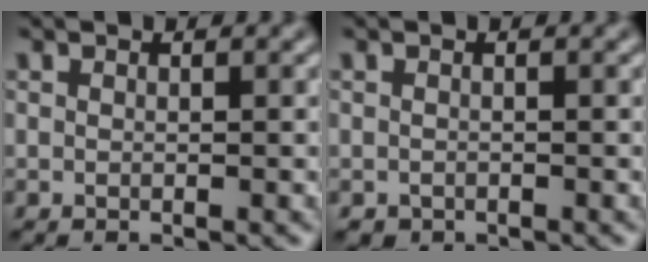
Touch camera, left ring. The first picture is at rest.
{"total": 0.5, "force": [-0.4, 0.3, 0.0], "torque": [0.002, -0.005, -0.005]}